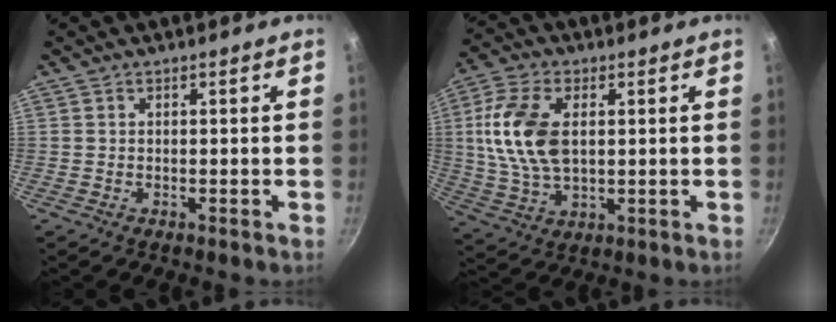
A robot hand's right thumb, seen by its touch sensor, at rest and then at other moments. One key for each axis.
{"total": 13.6, "fx": 2.1, "fy": 7.9, "fz": 10.8, "tx": -0.208, "ty": 0.000, "tz": 0.039}